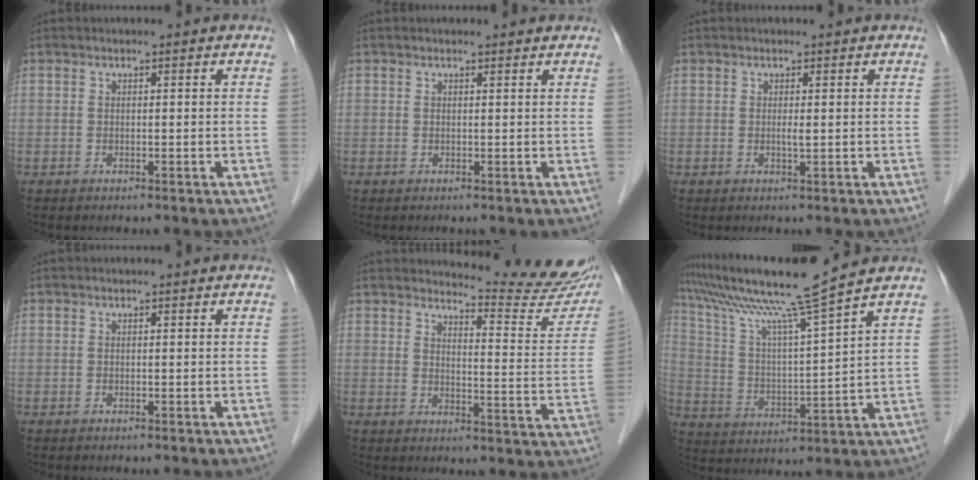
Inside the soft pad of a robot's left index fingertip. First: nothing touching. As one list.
[{"total": 1.4, "force": [1.4, 0.0, 0.1], "torque": [-0.011, 0.001, 0.016]}, {"total": 0.8, "force": [0.2, 0.0, 0.8], "torque": [-0.018, -0.001, 0.004]}, {"total": 0.0}, {"total": 13.8, "force": [13.5, 0.2, 2.6], "torque": [-0.028, -0.091, 0.146]}, {"total": 14.4, "force": [12.0, -2.9, 7.4], "torque": [-0.139, -0.008, 0.214]}]